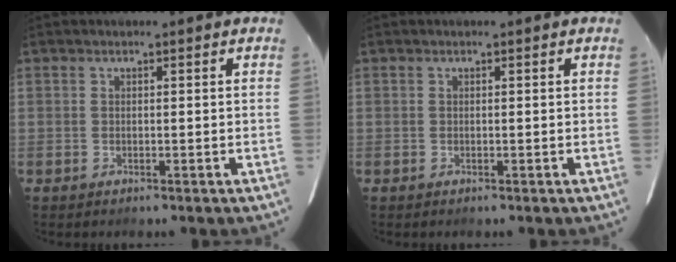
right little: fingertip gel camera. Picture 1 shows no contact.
{"total": 0.0}